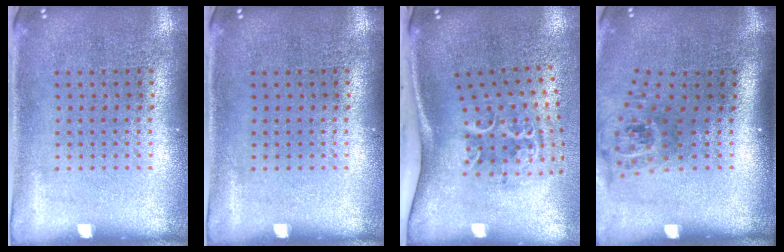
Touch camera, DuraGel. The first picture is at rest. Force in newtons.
{"total": 0.0}
{"total": 2.3, "press": 1.4, "slide": 1.9}
{"total": 1.9, "press": 1.4, "slide": 1.3}